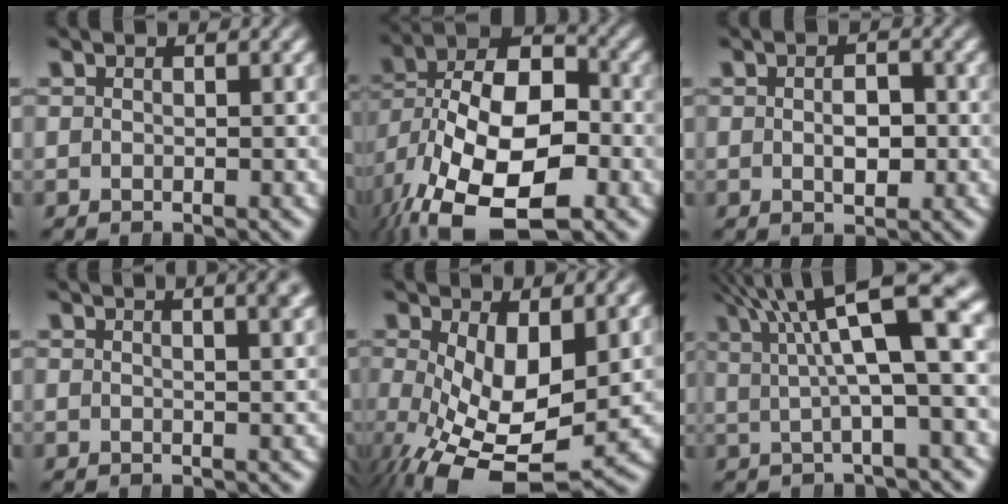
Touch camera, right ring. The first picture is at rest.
{"total": 12.5, "force": [-1.1, 8.2, 9.4], "torque": [-0.177, -0.060, 0.011]}
{"total": 2.3, "force": [-0.1, 1.0, 2.1], "torque": [-0.018, -0.001, -0.002]}
{"total": 4.1, "force": [2.5, 0.6, 3.2], "torque": [-0.021, 0.015, 0.034]}
{"total": 8.5, "force": [-1.8, 4.4, 7.1], "torque": [-0.126, -0.047, -0.002]}
{"total": 8.2, "force": [4.0, 1.8, 7.0], "torque": [-0.078, 0.034, 0.053]}